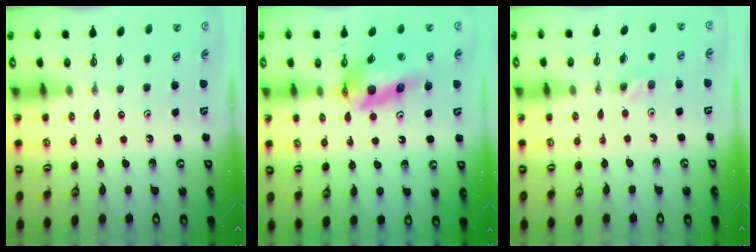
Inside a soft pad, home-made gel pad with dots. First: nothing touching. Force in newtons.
{"total": 13.9, "press": 13.8, "slide": 1.9}
{"total": 5.2, "press": 5.1, "slide": 0.7}